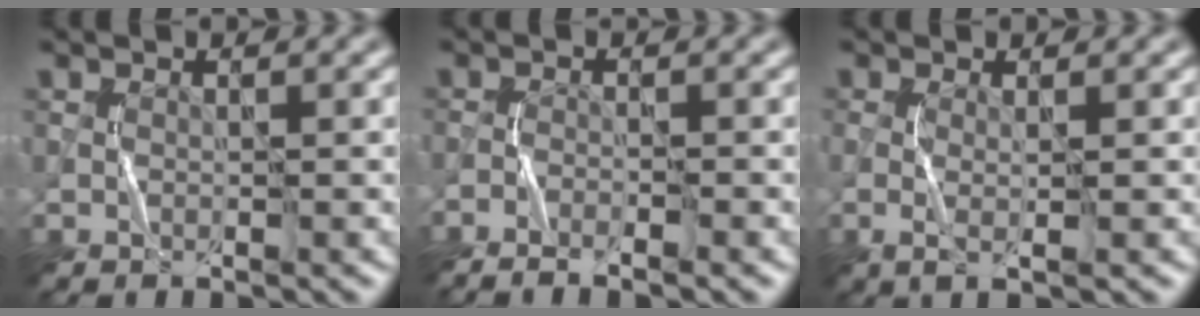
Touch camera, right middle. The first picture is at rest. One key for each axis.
{"total": 3.4, "fx": -2.8, "fy": 0.3, "fz": 1.9, "tx": -0.047, "ty": -0.007, "tz": -0.053}
{"total": 1.8, "fx": -0.1, "fy": 0.3, "fz": 1.7, "tx": -0.039, "ty": -0.002, "tz": -0.003}